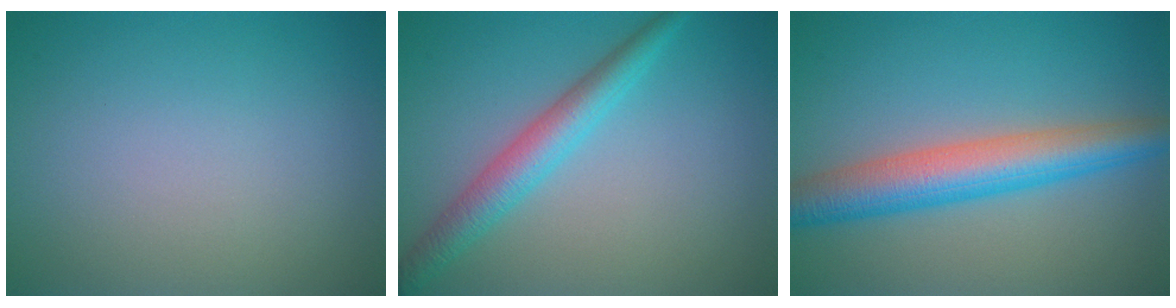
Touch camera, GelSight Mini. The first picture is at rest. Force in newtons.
{"total": 3.7, "press": 3.7, "slide": 0.1}
{"total": 6.3, "press": 6.3, "slide": 0.1}